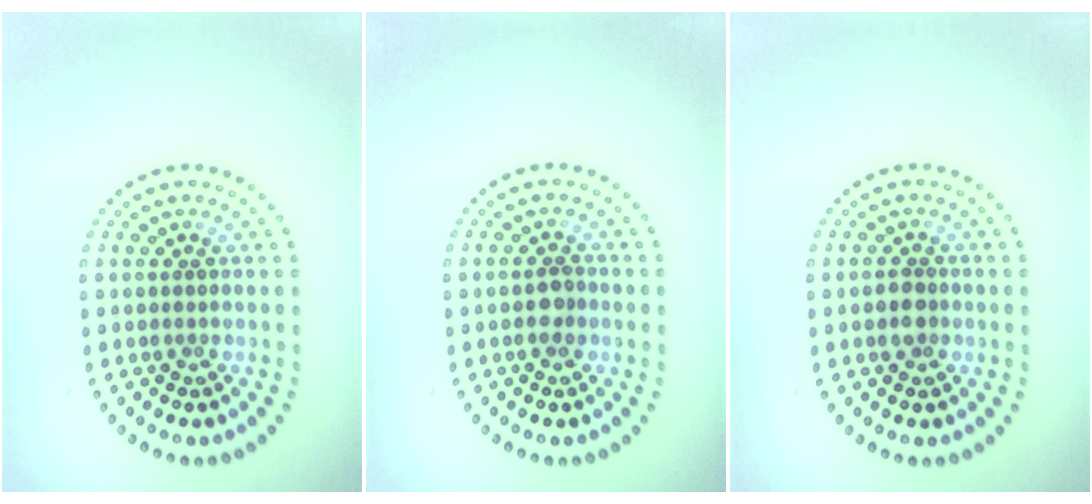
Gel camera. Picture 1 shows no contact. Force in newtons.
{"total": 1.6, "press": 1.5, "slide": 0.4}
{"total": 1.7, "press": 1.6, "slide": 0.5}